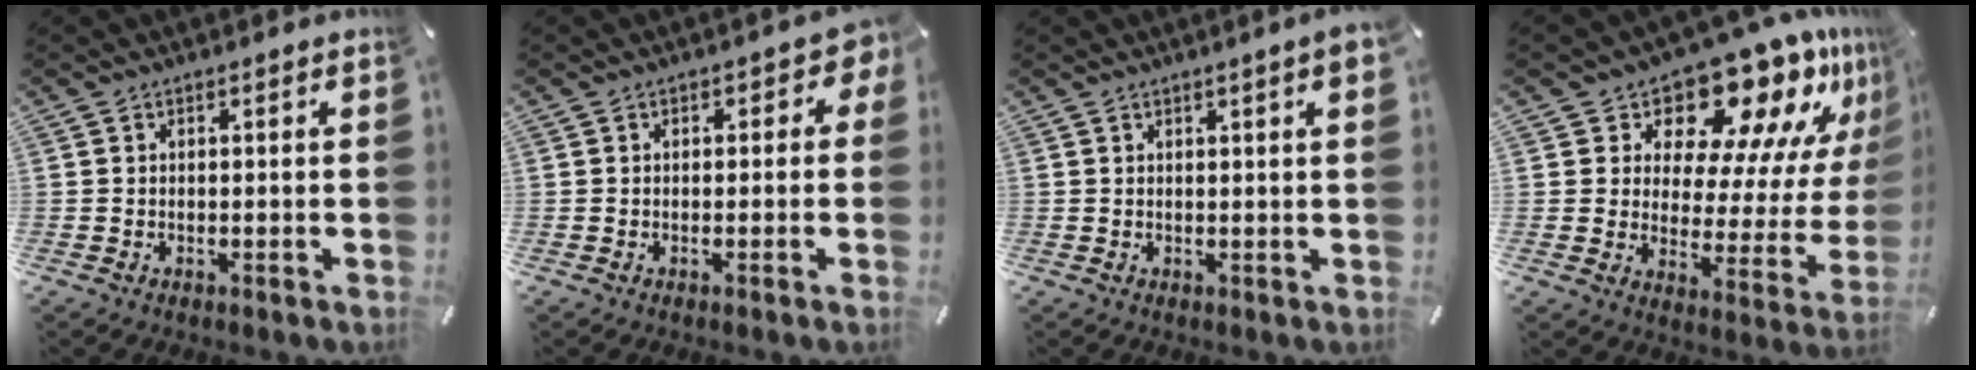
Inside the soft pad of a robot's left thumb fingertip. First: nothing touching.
{"total": 2.5, "force": [0.0, 1.7, 1.8], "torque": [-0.018, 0.003, -0.005]}
{"total": 3.0, "force": [1.2, 0.3, 2.8], "torque": [-0.045, -0.003, 0.018]}
{"total": 15.8, "force": [13.2, 6.3, 5.9], "torque": [-0.077, -0.130, 0.218]}